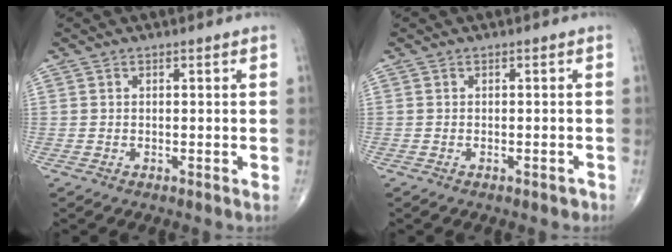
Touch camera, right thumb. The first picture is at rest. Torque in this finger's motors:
{"motor_torque": [-0.20, 0.53, -0.10, -0.17, 0.00]}